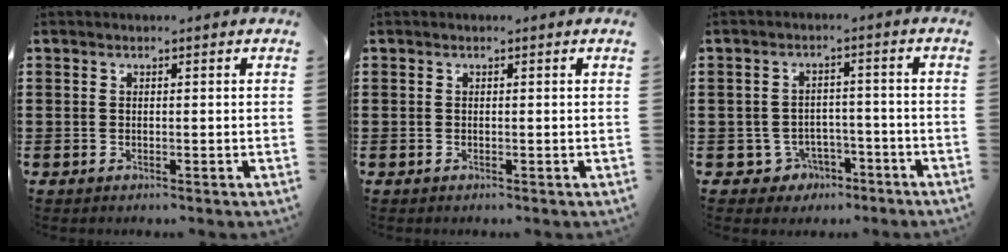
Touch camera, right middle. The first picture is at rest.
{"total": 0.0}
{"total": 3.5, "force": [-2.7, 2.1, 0.7], "torque": [-0.021, 0.007, -0.058]}